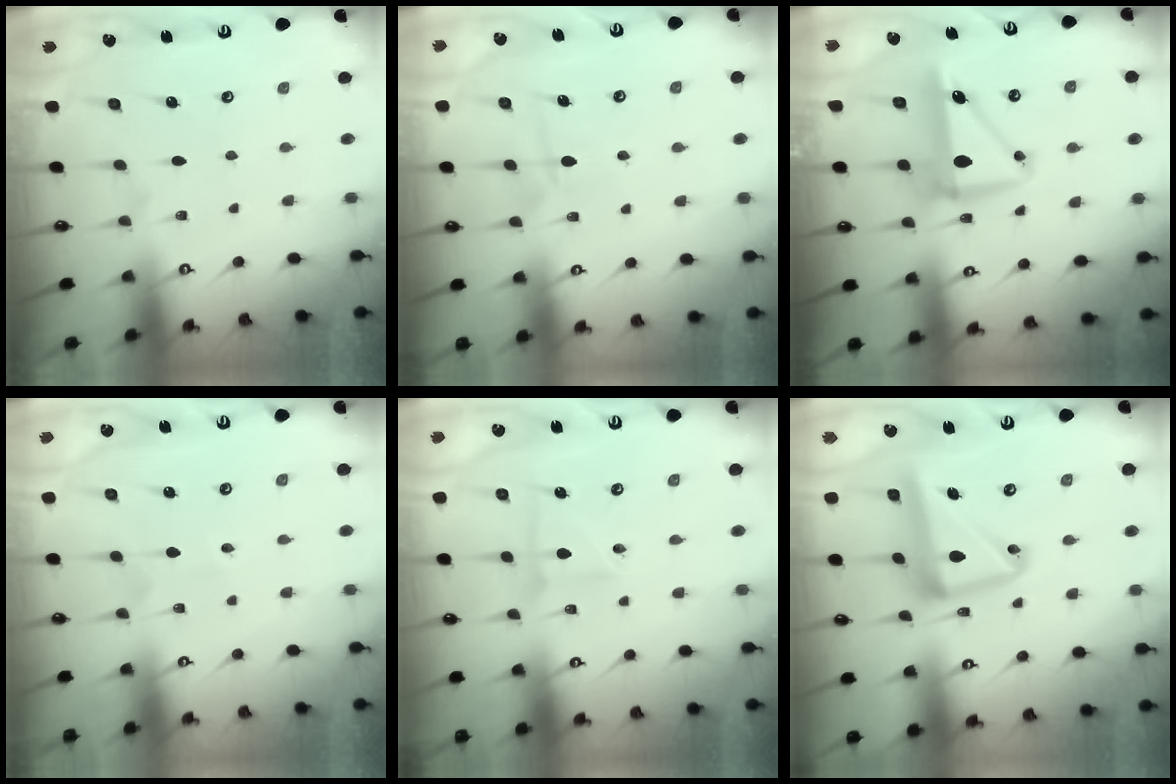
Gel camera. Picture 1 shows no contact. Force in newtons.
{"total": 5.8, "press": 5.7, "slide": 0.7}
{"total": 9.1, "press": 9.0, "slide": 1.6}
{"total": 1.9, "press": 1.9, "slide": 0.5}
{"total": 3.1, "press": 3.0, "slide": 0.9}
{"total": 15.4, "press": 15.3, "slide": 1.4}